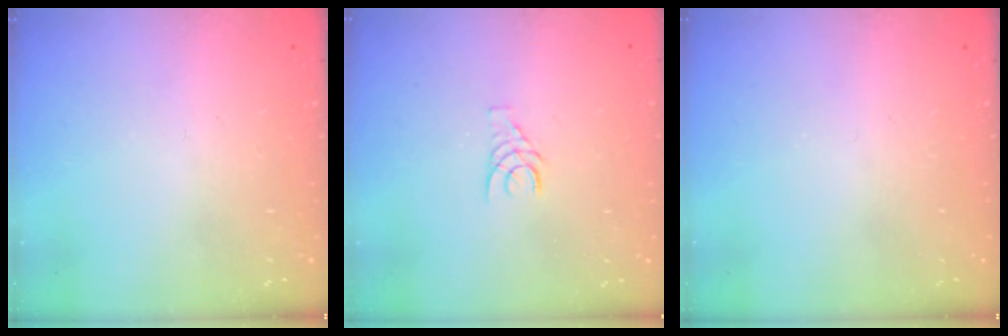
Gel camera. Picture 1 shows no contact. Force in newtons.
{"total": 3.6, "press": 3.6, "slide": 0.4}
{"total": 0.0}